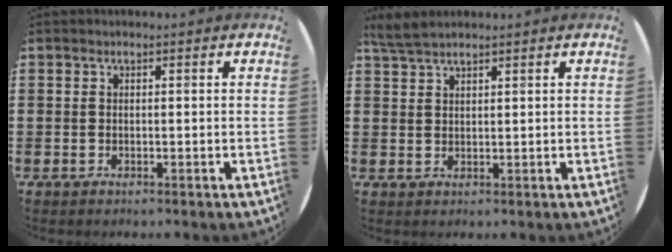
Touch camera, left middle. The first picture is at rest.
{"total": 2.8, "force": [2.6, 0.4, 1.0], "torque": [-0.025, 0.001, 0.049]}